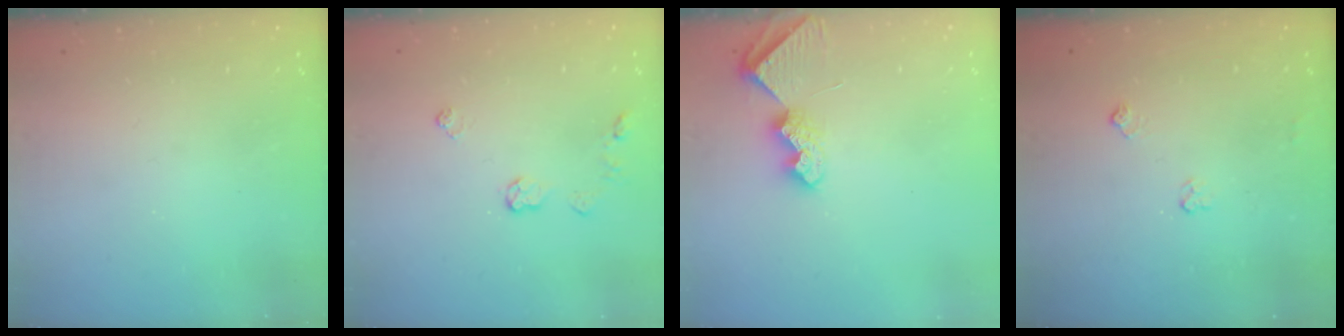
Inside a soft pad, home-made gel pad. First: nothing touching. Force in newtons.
{"total": 4.3, "press": 4.3, "slide": 0.6}
{"total": 7.6, "press": 7.6, "slide": 0.2}
{"total": 5.3, "press": 5.3, "slide": 0.8}